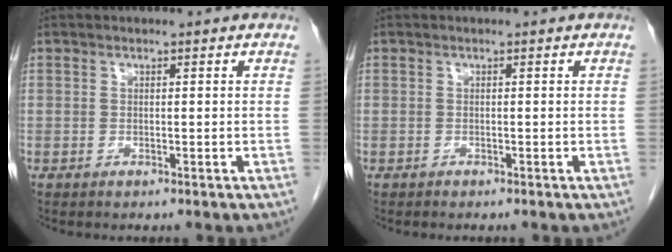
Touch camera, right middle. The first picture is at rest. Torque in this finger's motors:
{"motor_torque": [-0.26, -0.19, -0.01, -0.01]}